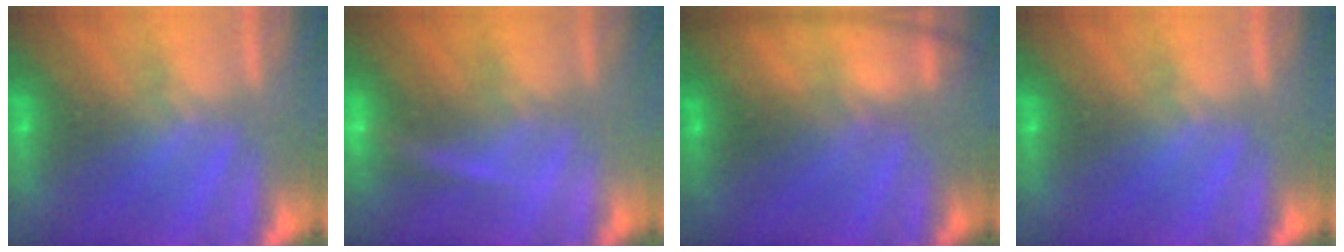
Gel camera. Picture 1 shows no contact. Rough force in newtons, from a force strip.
{"total": 3.0}
{"total": 7.8}
{"total": 0.0}